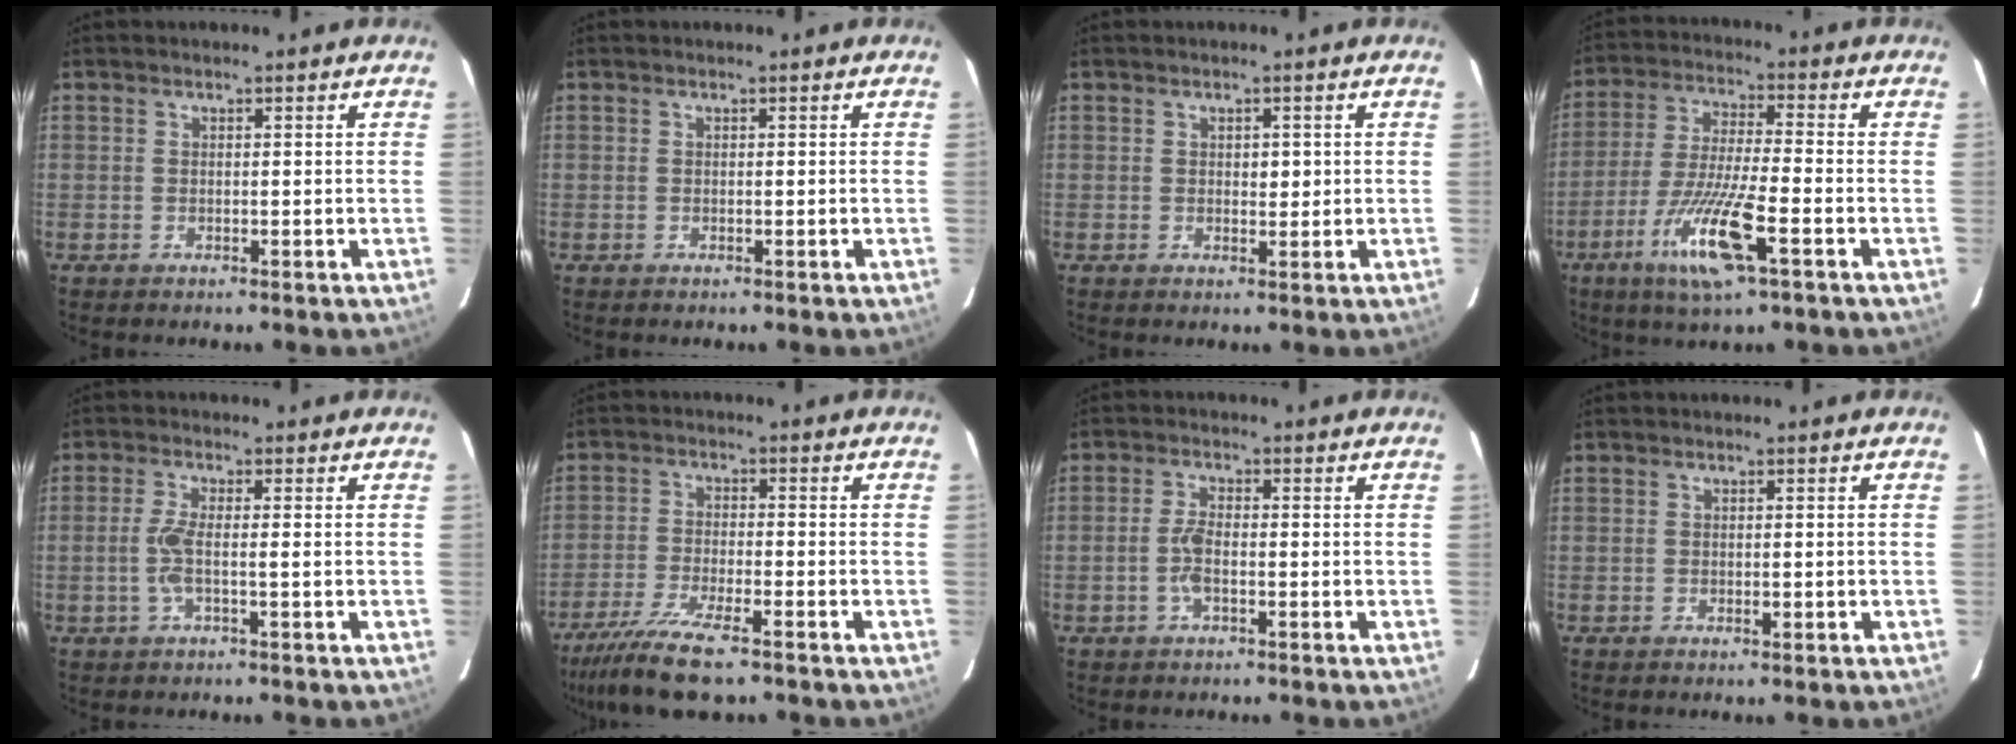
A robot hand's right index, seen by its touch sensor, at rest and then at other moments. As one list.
[{"total": 0.0}, {"total": 1.7, "force": [0.3, 1.0, 1.3], "torque": [-0.016, 0.000, 0.005]}, {"total": 12.3, "force": [-5.7, 0.8, 10.9], "torque": [-0.218, -0.025, -0.104]}, {"total": 3.3, "force": [-0.6, 0.3, 3.3], "torque": [-0.074, -0.001, -0.014]}, {"total": 9.9, "force": [-7.7, 0.9, 6.2], "torque": [-0.111, -0.027, -0.130]}, {"total": 3.1, "force": [-1.0, 0.8, 2.9], "torque": [-0.064, 0.001, -0.020]}, {"total": 0.7, "force": [-0.2, 0.2, 0.6], "torque": [-0.011, -0.001, 0.001]}]